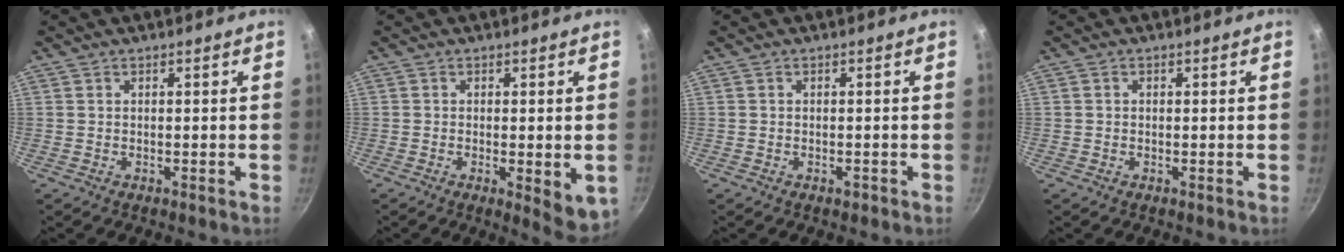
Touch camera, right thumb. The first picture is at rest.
{"total": 6.8, "force": [-1.5, 2.0, 6.3], "torque": [-0.075, -0.011, -0.015]}
{"total": 1.1, "force": [-0.6, 0.7, 0.6], "torque": [-0.008, 0.003, -0.007]}
{"total": 0.6, "force": [0.0, 0.5, 0.3], "torque": [-0.004, 0.004, 0.000]}